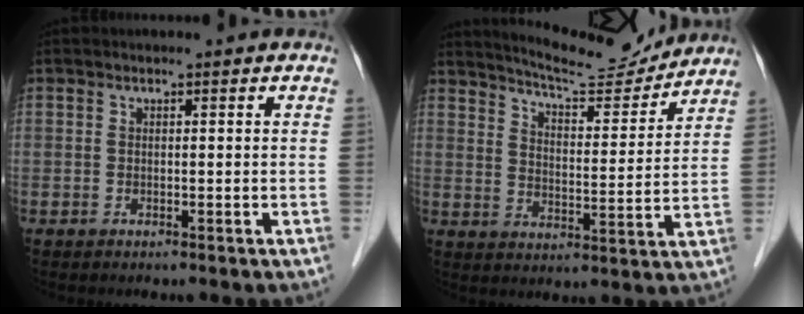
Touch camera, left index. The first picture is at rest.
{"total": 12.0, "force": [11.7, 0.8, 2.6], "torque": [-0.047, -0.003, 0.174]}